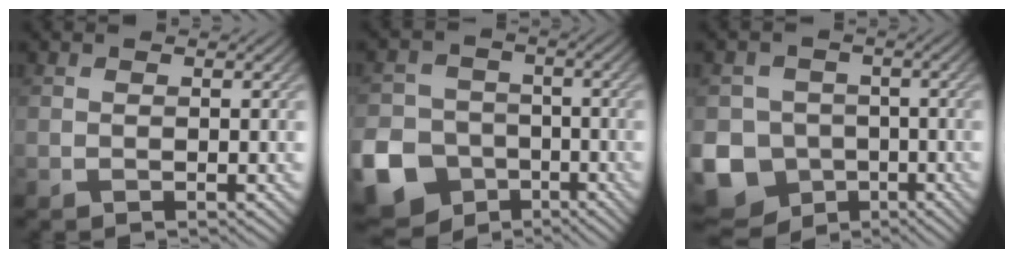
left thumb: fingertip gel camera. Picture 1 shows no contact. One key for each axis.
{"total": 15.0, "fx": -7.2, "fy": 12.3, "fz": 4.7, "tx": -0.145, "ty": -0.060, "tz": -0.134}
{"total": 12.0, "fx": -4.9, "fy": 10.3, "fz": 3.5, "tx": -0.112, "ty": -0.044, "tz": -0.103}